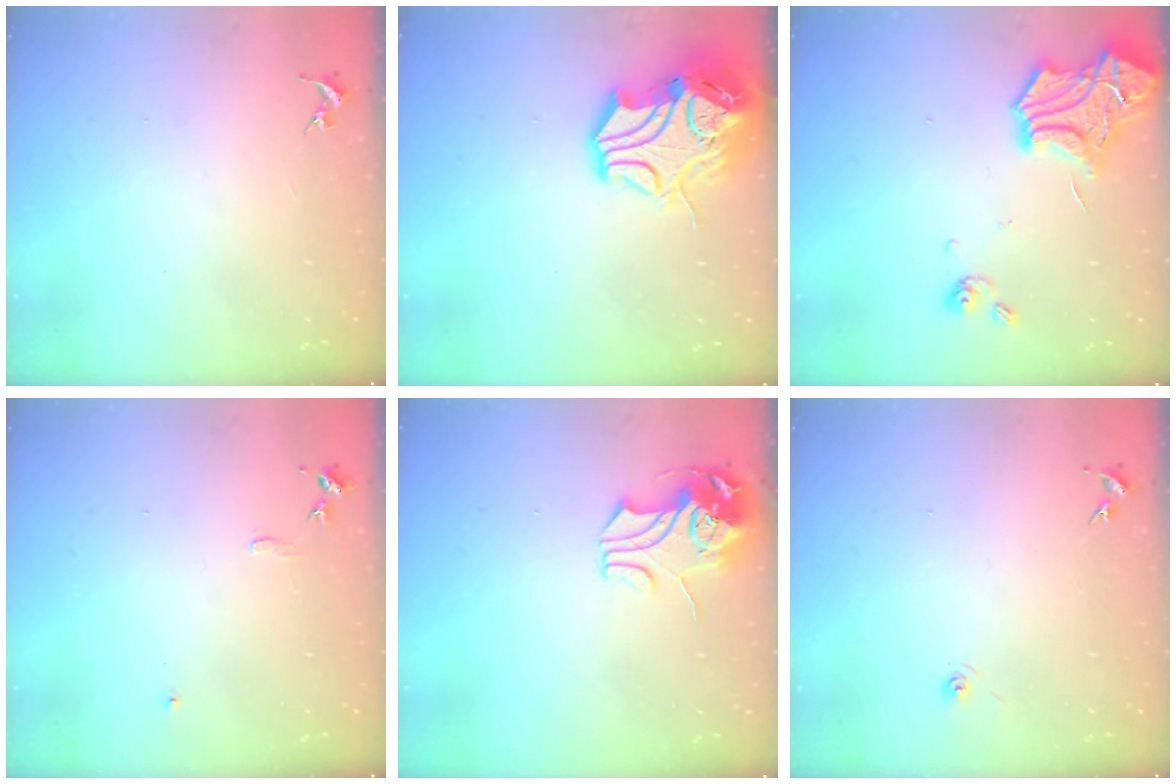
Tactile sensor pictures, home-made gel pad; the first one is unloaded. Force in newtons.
{"total": 17.1, "press": 16.9, "slide": 2.6}
{"total": 18.0, "press": 17.9, "slide": 1.8}
{"total": 5.0, "press": 4.9, "slide": 0.6}
{"total": 9.8, "press": 9.8, "slide": 0.8}
{"total": 3.2, "press": 2.7, "slide": 1.7}